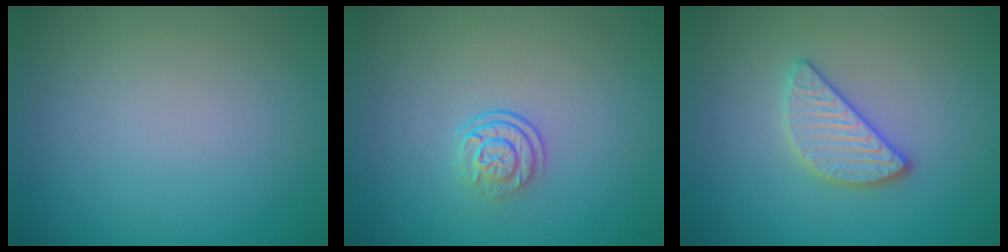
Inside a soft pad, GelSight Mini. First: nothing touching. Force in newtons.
{"total": 2.6, "press": 1.8, "slide": 1.9}
{"total": 3.0, "press": 2.8, "slide": 1.1}